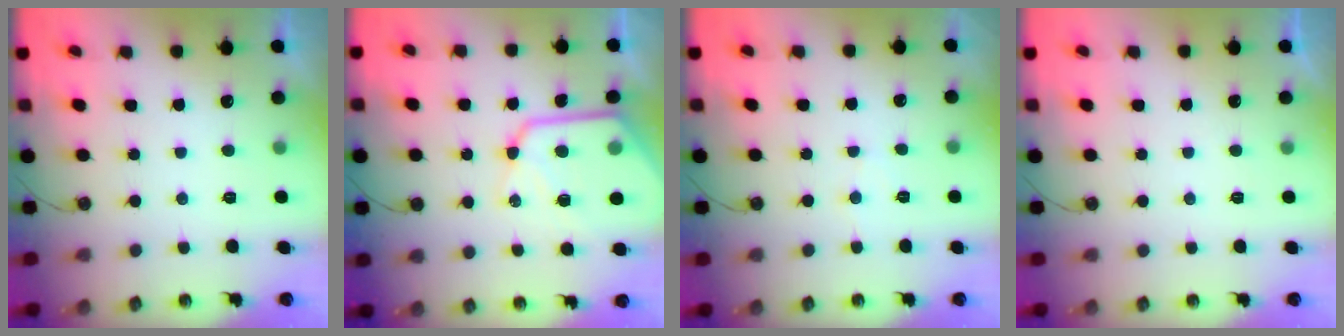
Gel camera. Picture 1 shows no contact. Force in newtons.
{"total": 15.8, "press": 15.8, "slide": 1.4}
{"total": 4.6, "press": 4.6, "slide": 0.5}
{"total": 0.0}